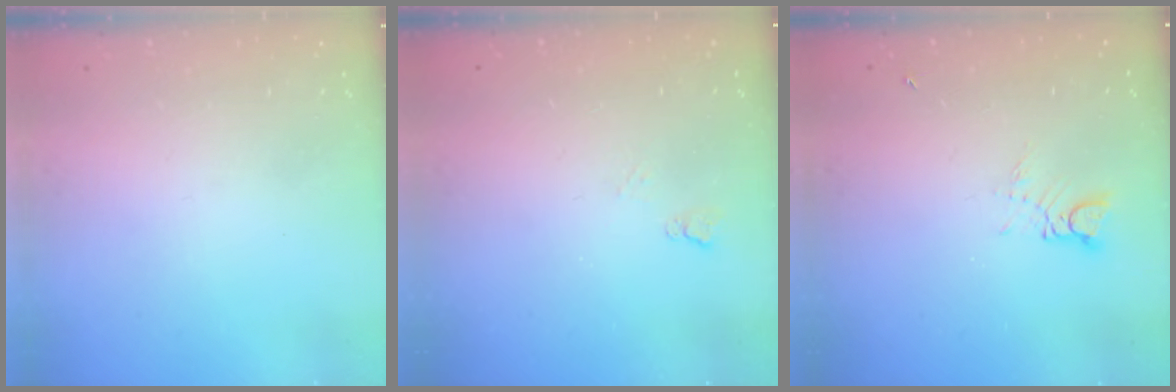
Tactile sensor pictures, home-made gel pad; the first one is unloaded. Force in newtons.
{"total": 4.2, "press": 4.1, "slide": 0.7}
{"total": 2.9, "press": 2.9, "slide": 0.3}